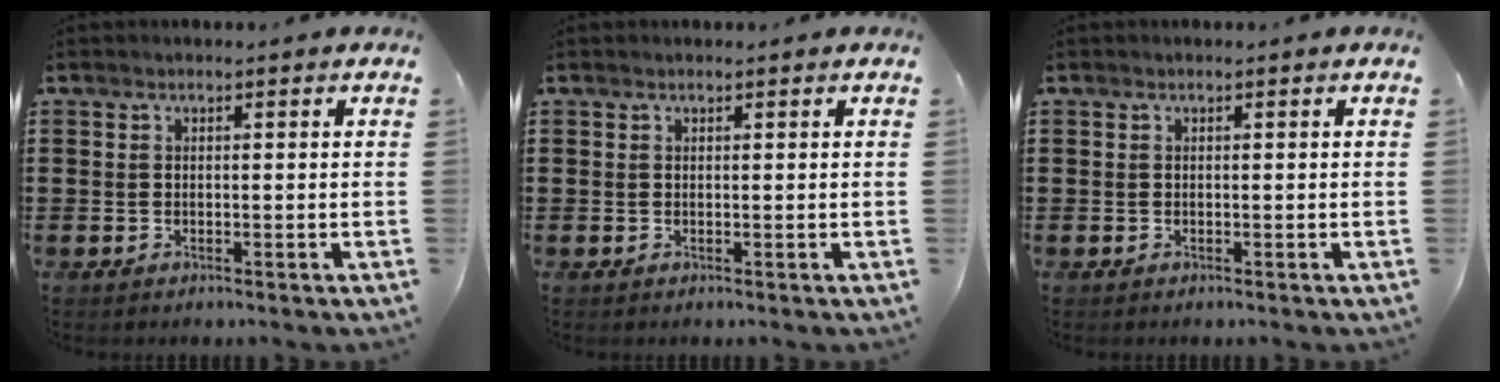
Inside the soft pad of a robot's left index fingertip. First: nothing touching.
{"total": 0.0}
{"total": 0.0}